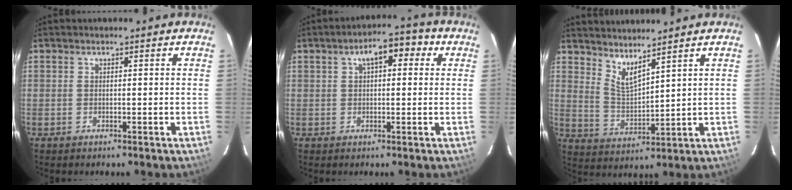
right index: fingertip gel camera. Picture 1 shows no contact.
{"total": 7.1, "force": [2.4, 3.3, 5.7], "torque": [-0.092, 0.032, 0.035]}
{"total": 6.3, "force": [5.1, 0.8, 3.5], "torque": [-0.064, -0.011, 0.101]}